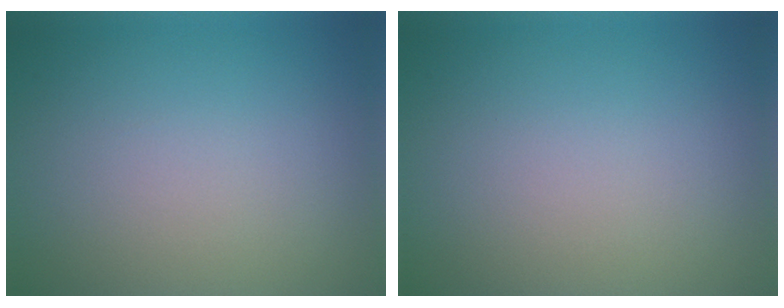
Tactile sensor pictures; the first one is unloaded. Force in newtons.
{"total": 0.0}